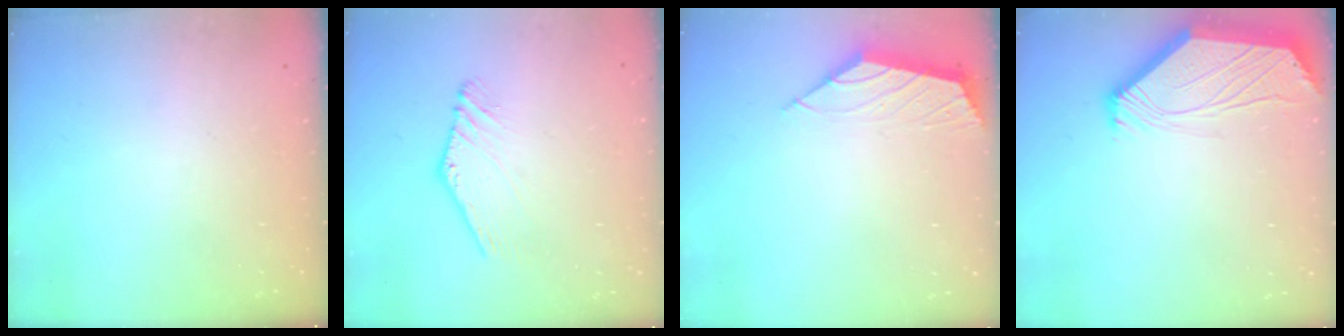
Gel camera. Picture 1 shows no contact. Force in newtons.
{"total": 1.5, "press": 1.5, "slide": 0.2}
{"total": 1.8, "press": 1.8, "slide": 0.5}
{"total": 2.6, "press": 2.6, "slide": 0.5}